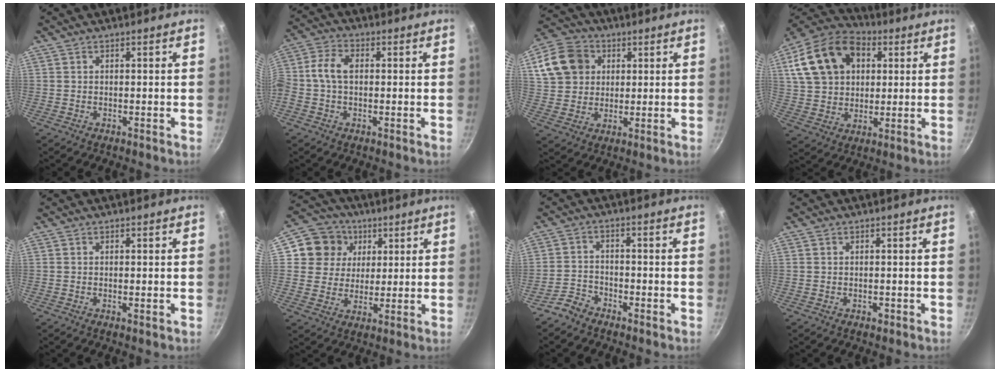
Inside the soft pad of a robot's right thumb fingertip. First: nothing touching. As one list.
[{"total": 6.5, "force": [0.3, 4.2, 4.9], "torque": [-0.099, 0.019, -0.011]}, {"total": 12.8, "force": [4.1, 10.5, 6.0], "torque": [-0.097, 0.010, 0.071]}, {"total": 19.8, "force": [6.1, 14.1, 12.4], "torque": [-0.208, 0.016, 0.102]}, {"total": 0.9, "force": [-0.2, 0.1, 0.9], "torque": [-0.016, -0.001, -0.005]}, {"total": 10.4, "force": [3.7, 9.3, 2.9], "torque": [-0.021, 0.001, 0.054]}, {"total": 3.7, "force": [-3.2, 1.7, 0.8], "torque": [-0.014, 0.032, -0.065]}, {"total": 0.9, "force": [-0.4, 0.6, 0.5], "torque": [-0.005, 0.002, -0.006]}]